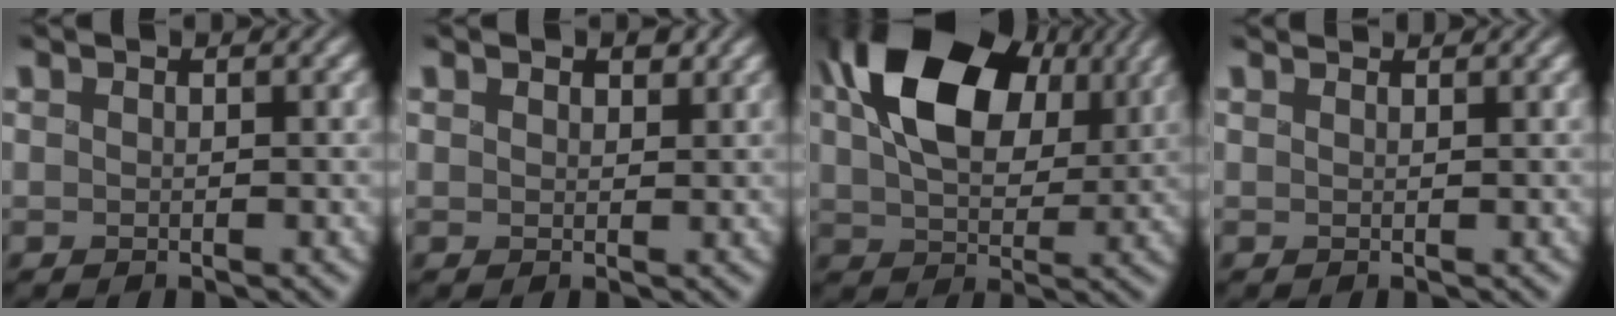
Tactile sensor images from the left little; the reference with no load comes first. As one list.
[{"total": 1.6, "force": [0.9, 1.1, 0.8], "torque": [-0.025, -0.004, 0.016]}, {"total": 13.5, "force": [4.8, 8.5, 9.3], "torque": [-0.182, 0.014, 0.083]}, {"total": 1.2, "force": [1.2, 0.2, 0.3], "torque": [-0.013, 0.008, 0.022]}]